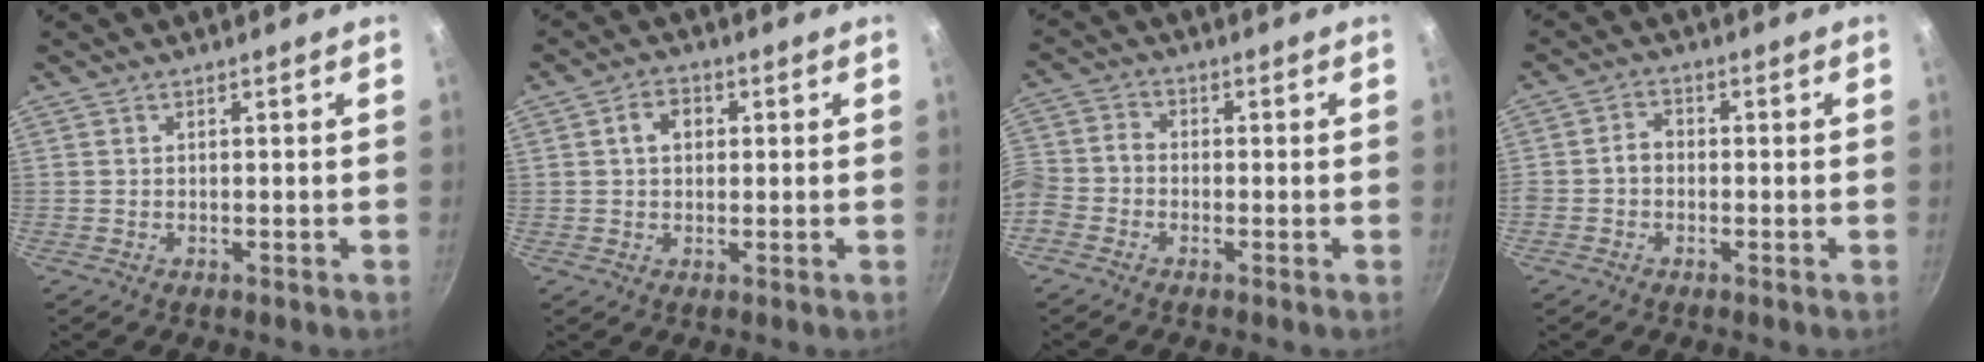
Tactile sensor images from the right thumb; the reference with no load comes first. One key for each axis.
{"total": 4.6, "fx": 0.9, "fy": 3.5, "fz": 2.8, "tx": -0.028, "ty": 0.010, "tz": 0.009}
{"total": 7.5, "fx": -3.3, "fy": 5.6, "fz": 3.8, "tx": -0.087, "ty": 0.035, "tz": -0.084}
{"total": 3.1, "fx": -0.9, "fy": 2.5, "fz": 1.6, "tx": -0.018, "ty": 0.017, "tz": -0.024}